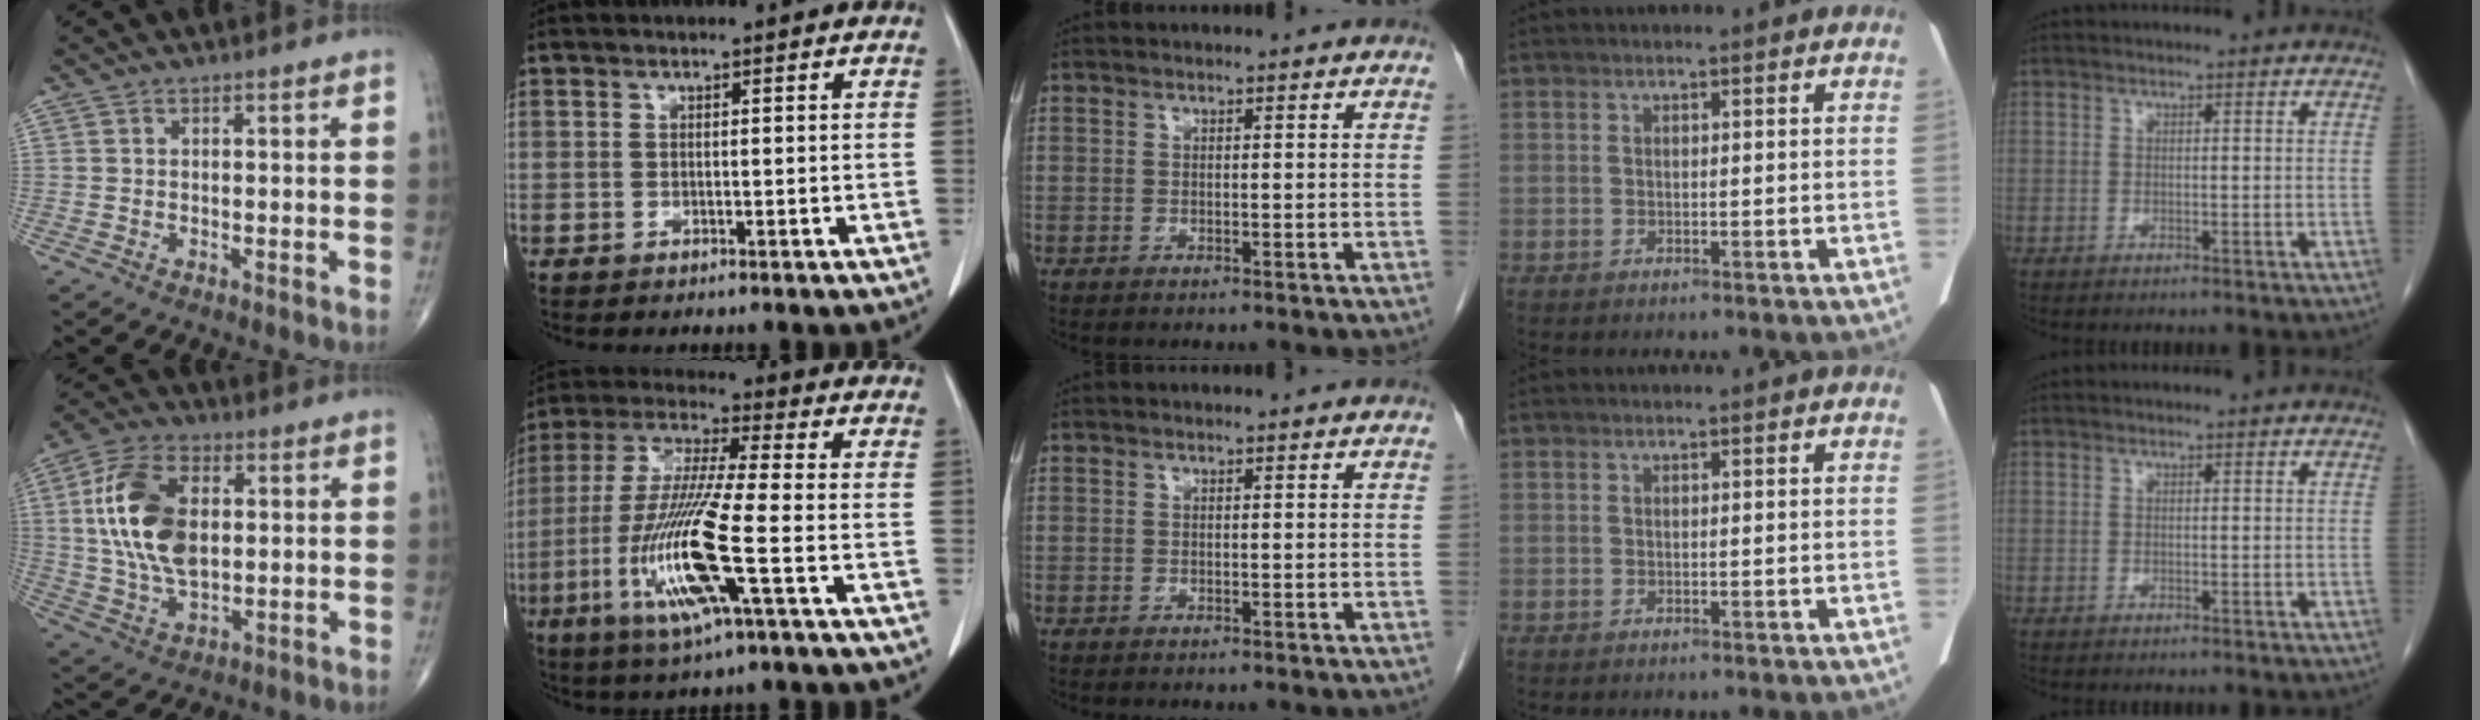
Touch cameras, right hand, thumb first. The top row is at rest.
{"thumb": {"total": 16.1, "force": [2.4, 9.0, 13.1], "torque": [-0.254, 0.003, 0.047]}, "index": {"total": 15.0, "force": [-4.7, 0.2, 14.2], "torque": [-0.299, -0.019, -0.095]}}